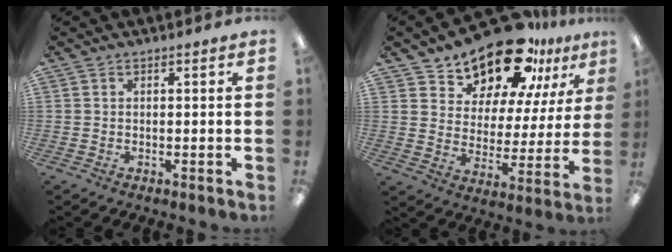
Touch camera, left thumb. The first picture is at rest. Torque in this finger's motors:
{"motor_torque": [0.28, 0.52, 1.27, -1.50, 0.12]}